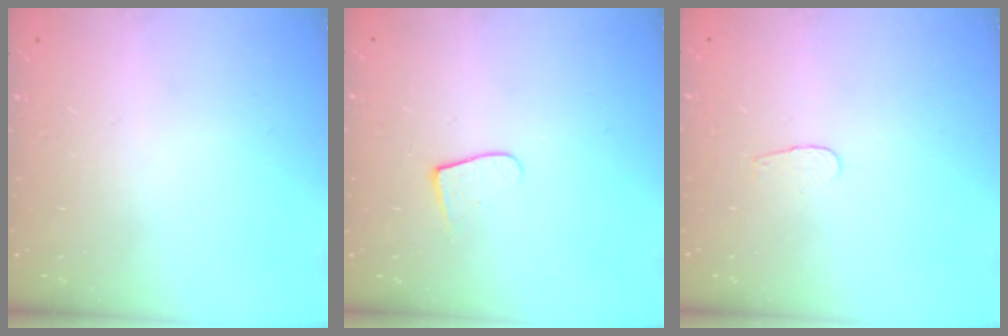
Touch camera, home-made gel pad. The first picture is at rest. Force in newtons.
{"total": 5.8, "press": 5.8, "slide": 0.7}
{"total": 3.1, "press": 3.1, "slide": 0.4}